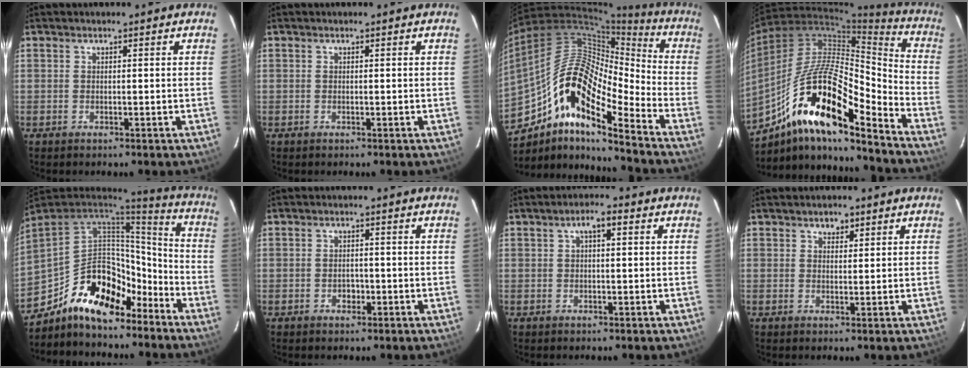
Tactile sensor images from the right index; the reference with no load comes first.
{"total": 0.0}
{"total": 18.4, "force": [-10.0, 5.5, 14.5], "torque": [-0.245, -0.008, -0.202]}
{"total": 20.8, "force": [-12.4, 5.2, 15.8], "torque": [-0.286, -0.002, -0.240]}
{"total": 19.7, "force": [-13.0, 10.2, 10.8], "torque": [-0.224, 0.033, -0.204]}
{"total": 2.0, "force": [-0.7, 1.6, 1.0], "torque": [-0.017, 0.005, -0.010]}
{"total": 3.2, "force": [1.0, 1.2, 2.8], "torque": [-0.050, 0.014, 0.016]}
{"total": 2.3, "force": [1.4, 1.6, 0.9], "torque": [-0.010, 0.007, 0.023]}